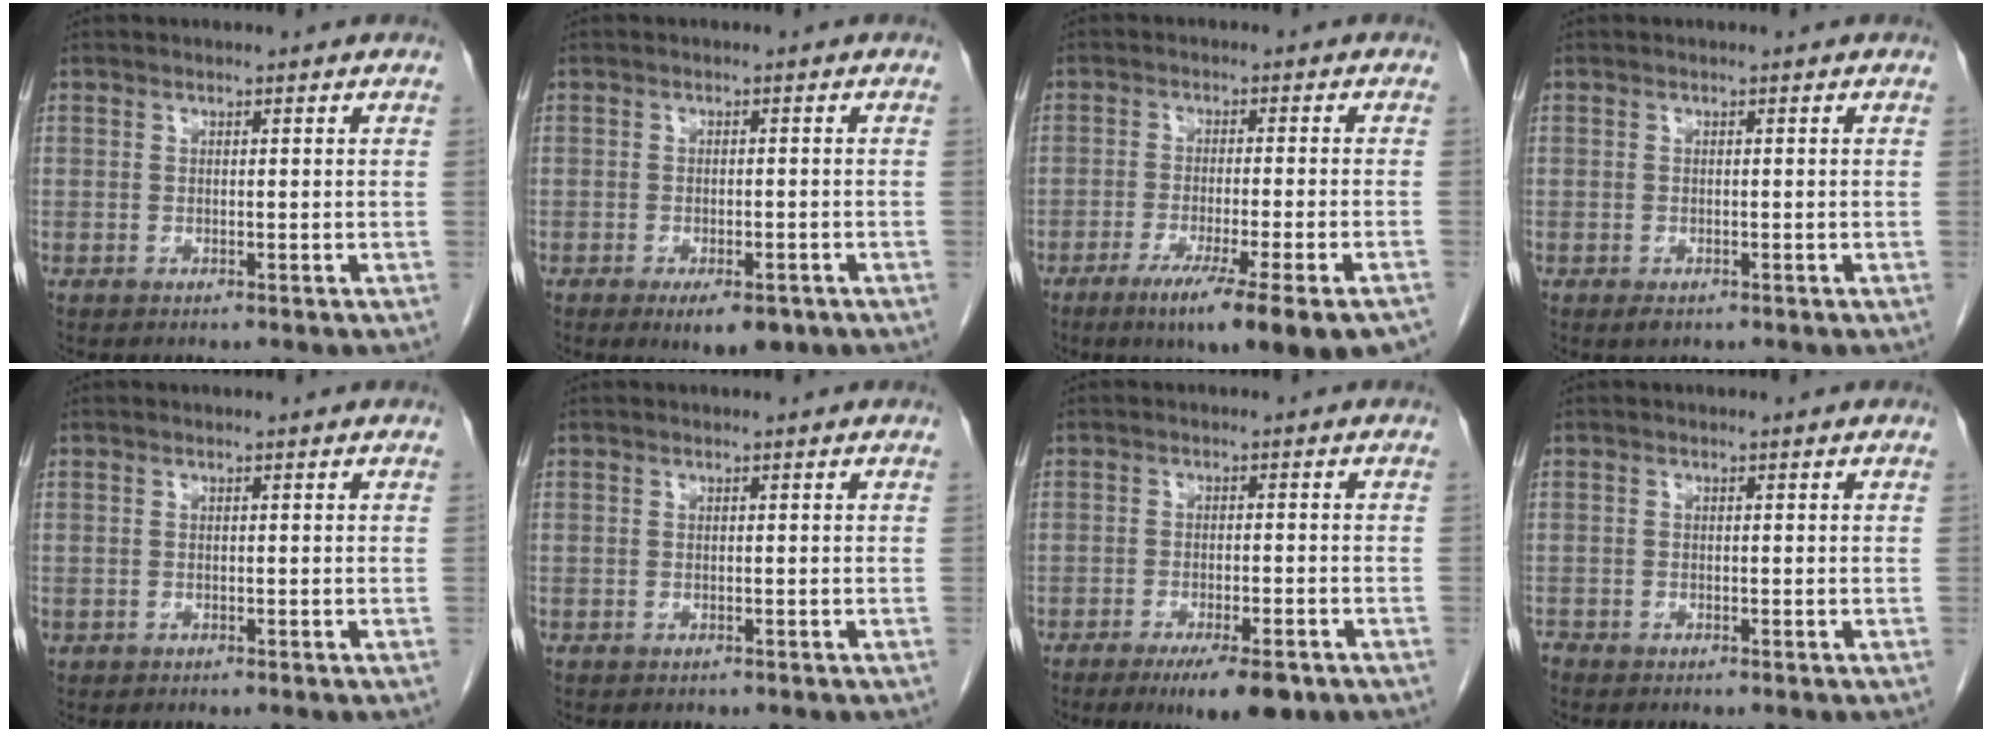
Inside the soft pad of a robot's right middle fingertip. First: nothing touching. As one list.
[{"total": 5.8, "force": [-3.5, 2.2, 4.0], "torque": [-0.052, -0.006, -0.044]}, {"total": 14.6, "force": [-10.0, 0.3, 10.6], "torque": [-0.117, -0.033, -0.147]}, {"total": 1.0, "force": [-0.6, 0.5, 0.6], "torque": [-0.010, -0.001, -0.004]}, {"total": 0.0}, {"total": 0.0}, {"total": 7.7, "force": [-5.0, 1.7, 5.6], "torque": [-0.081, -0.012, -0.073]}, {"total": 0.6, "force": [-0.6, 0.2, 0.0], "torque": [-0.004, -0.002, -0.015]}]